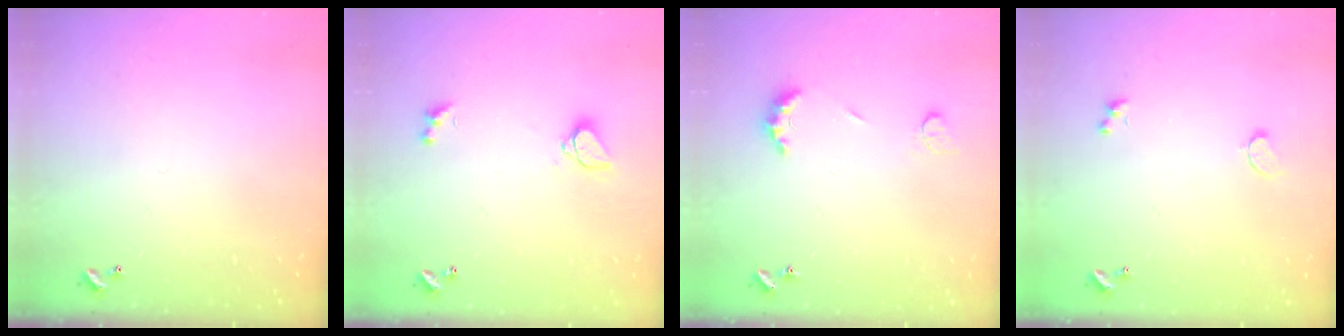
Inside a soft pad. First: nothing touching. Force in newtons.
{"total": 3.0, "press": 2.9, "slide": 0.8}
{"total": 4.3, "press": 4.2, "slide": 0.9}
{"total": 1.5, "press": 1.4, "slide": 0.7}